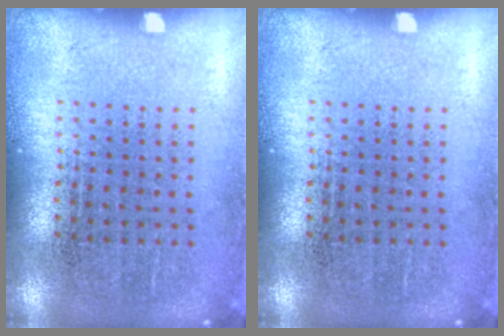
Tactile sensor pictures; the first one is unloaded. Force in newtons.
{"total": 0.0}